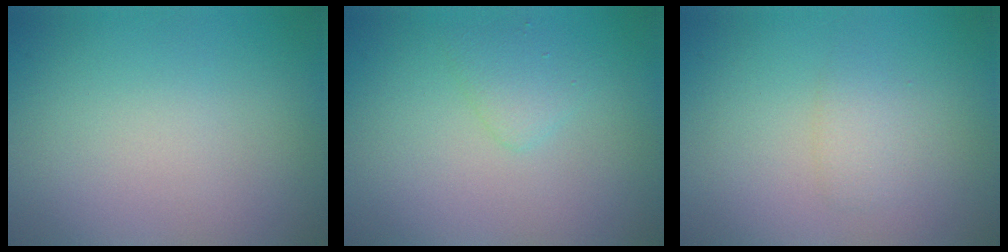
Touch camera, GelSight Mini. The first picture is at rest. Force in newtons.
{"total": 1.5, "press": 1.5, "slide": 0.0}
{"total": 1.4, "press": 1.4, "slide": 0.0}